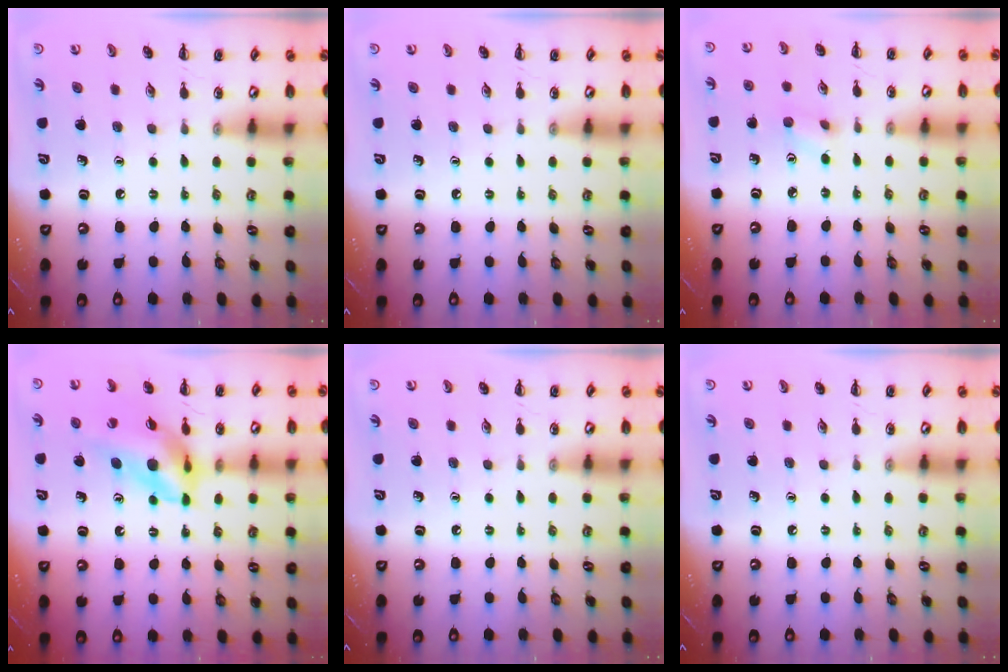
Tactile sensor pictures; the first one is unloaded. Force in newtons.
{"total": 0.0}
{"total": 3.5, "press": 3.3, "slide": 1.1}
{"total": 11.6, "press": 11.0, "slide": 3.8}
{"total": 0.0}
{"total": 0.0}